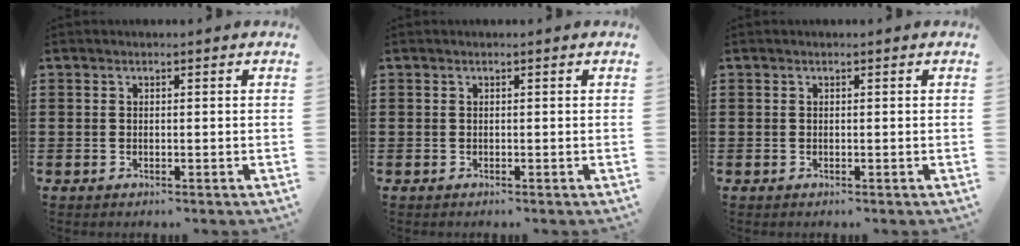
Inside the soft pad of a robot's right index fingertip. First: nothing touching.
{"total": 0.0}
{"total": 0.0}